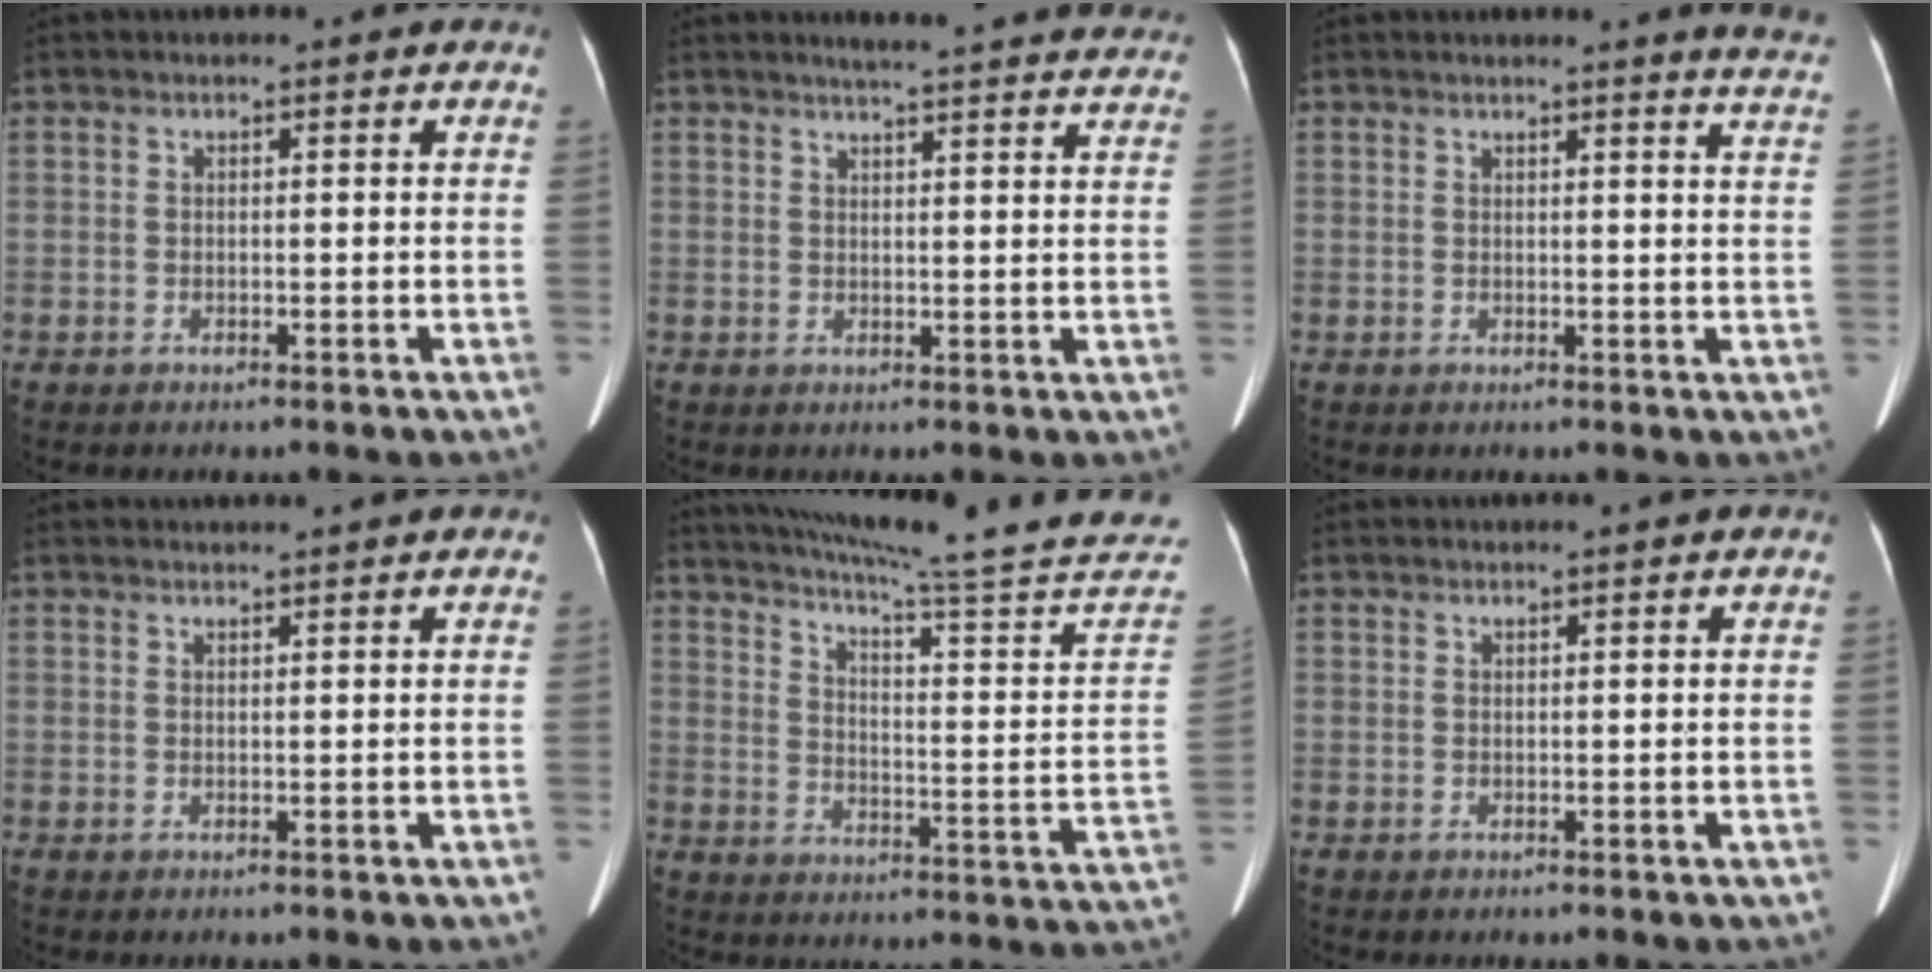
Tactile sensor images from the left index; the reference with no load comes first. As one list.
[{"total": 18.7, "force": [17.5, 1.3, 6.3], "torque": [-0.076, -0.025, 0.198]}, {"total": 7.0, "force": [6.6, -0.6, 2.2], "torque": [-0.020, -0.044, 0.044]}, {"total": 4.0, "force": [3.9, -0.2, 1.1], "torque": [-0.011, 0.028, 0.052]}, {"total": 28.2, "force": [25.1, -0.8, 12.9], "torque": [-0.205, -0.094, 0.318]}, {"total": 1.5, "force": [1.4, -0.3, 0.6], "torque": [-0.007, 0.021, 0.027]}]